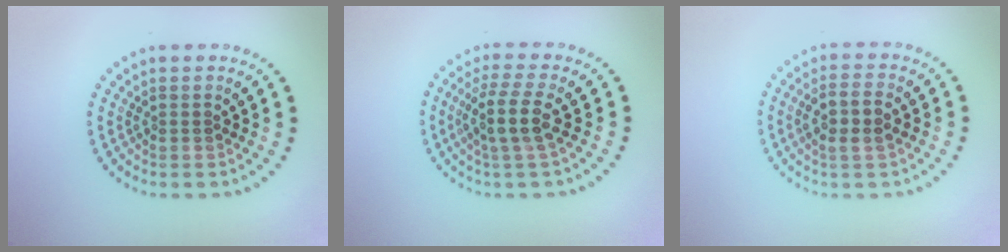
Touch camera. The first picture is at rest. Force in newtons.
{"total": 3.5, "press": 2.8, "slide": 2.1}
{"total": 2.9, "press": 2.8, "slide": 0.9}